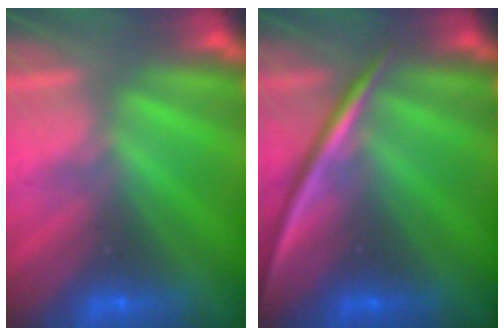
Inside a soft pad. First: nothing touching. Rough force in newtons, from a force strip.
{"total": 2.2}